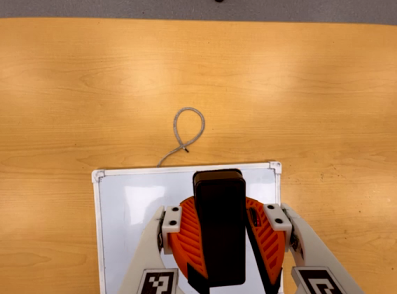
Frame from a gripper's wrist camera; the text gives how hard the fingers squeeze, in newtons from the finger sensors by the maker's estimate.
{"total": 11.1, "left": 11.3, "right": 10.9}